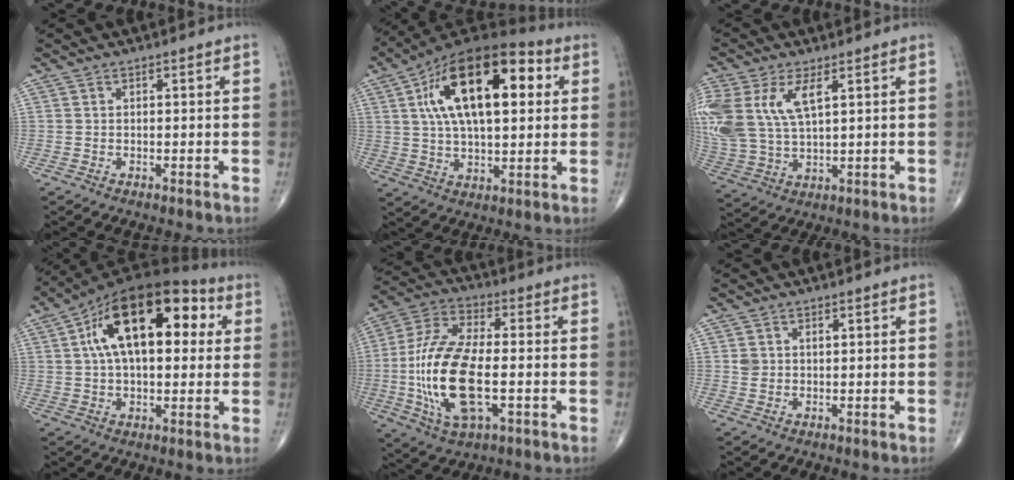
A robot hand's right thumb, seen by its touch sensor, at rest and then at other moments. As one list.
[{"total": 23.1, "force": [6.3, 10.9, 19.4], "torque": [-0.311, 0.012, 0.094]}, {"total": 16.8, "force": [5.5, 8.7, 13.4], "torque": [-0.324, -0.003, 0.114]}, {"total": 21.1, "force": [5.5, 10.9, 17.2], "torque": [-0.261, 0.031, 0.078]}, {"total": 19.3, "force": [-3.0, 8.3, 17.1], "torque": [-0.361, 0.012, -0.051]}, {"total": 2.2, "force": [0.7, 1.7, 1.2], "torque": [-0.017, 0.003, 0.017]}]